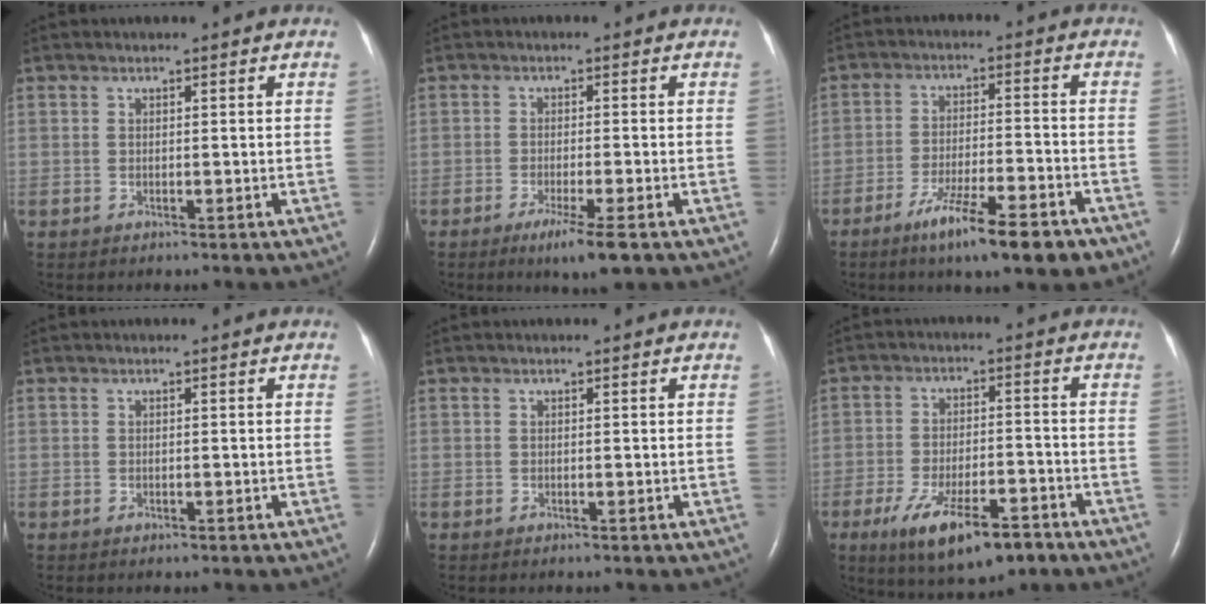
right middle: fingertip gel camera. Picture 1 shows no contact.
{"total": 5.0, "force": [-2.9, -0.2, 4.1], "torque": [-0.073, -0.016, -0.050]}
{"total": 11.4, "force": [-7.5, 1.4, 8.5], "torque": [-0.140, -0.019, -0.118]}
{"total": 0.0}
{"total": 0.0}
{"total": 11.9, "force": [-7.3, 3.7, 8.7], "torque": [-0.155, -0.014, -0.115]}